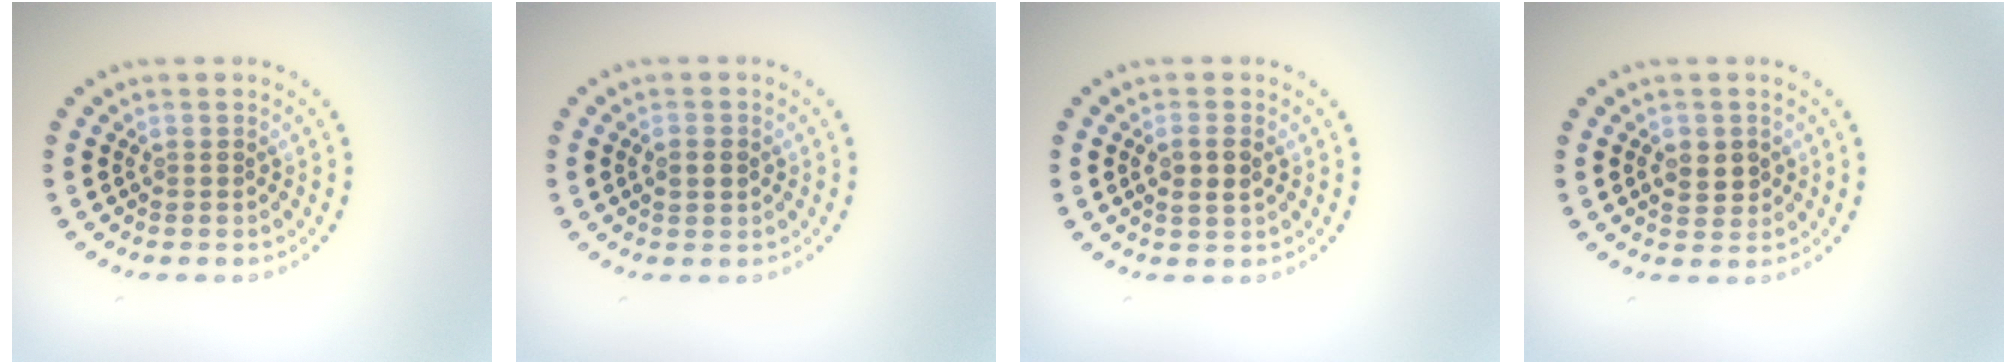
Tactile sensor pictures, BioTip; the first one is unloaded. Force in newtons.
{"total": 2.1, "press": 2.1, "slide": 0.2}
{"total": 2.2, "press": 2.2, "slide": 0.4}
{"total": 2.4, "press": 2.3, "slide": 0.6}